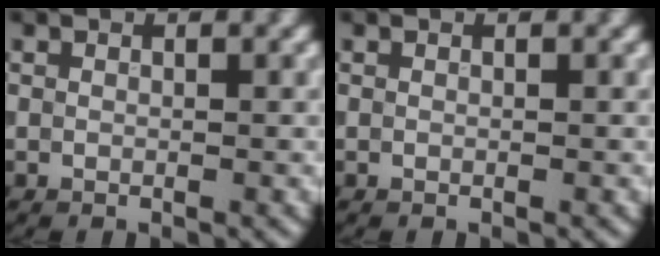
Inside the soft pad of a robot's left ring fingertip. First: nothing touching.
{"total": 0.0}